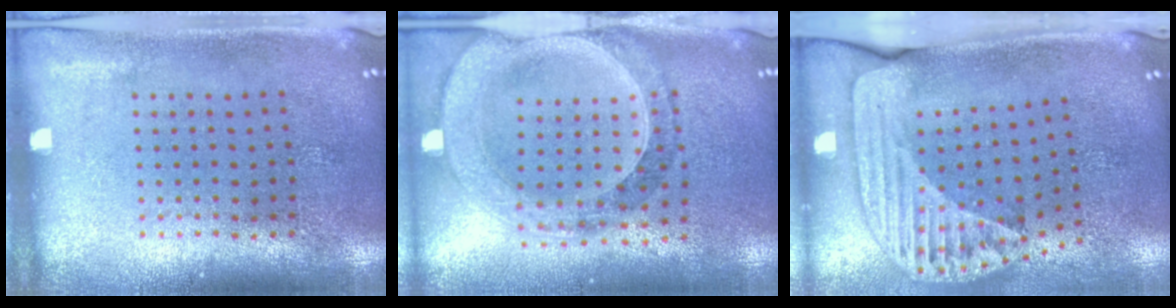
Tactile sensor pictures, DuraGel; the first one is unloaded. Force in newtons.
{"total": 1.4, "press": 1.3, "slide": 0.4}
{"total": 2.5, "press": 1.8, "slide": 1.8}